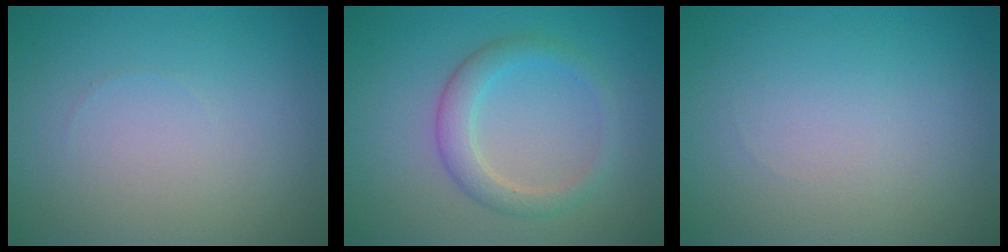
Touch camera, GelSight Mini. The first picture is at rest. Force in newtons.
{"total": 2.8, "press": 2.8, "slide": 0.2}
{"total": 0.0}